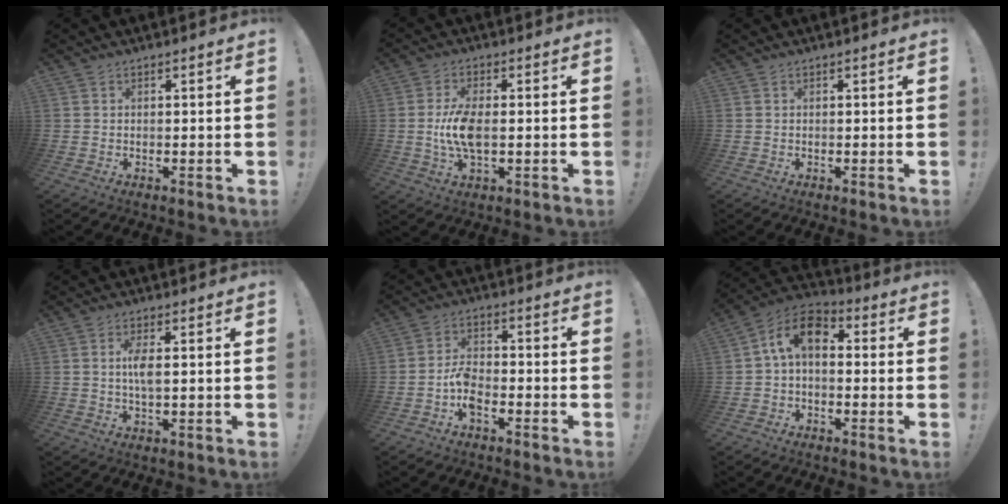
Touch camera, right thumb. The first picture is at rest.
{"total": 8.6, "force": [-0.6, 3.8, 7.7], "torque": [-0.150, -0.006, -0.012]}
{"total": 0.0}
{"total": 4.4, "force": [0.4, 1.3, 4.2], "torque": [-0.081, -0.003, 0.001]}
{"total": 6.3, "force": [-3.6, 2.9, 4.2], "torque": [-0.094, 0.005, -0.066]}
{"total": 9.8, "force": [1.4, 5.9, 7.8], "torque": [-0.145, 0.008, 0.027]}